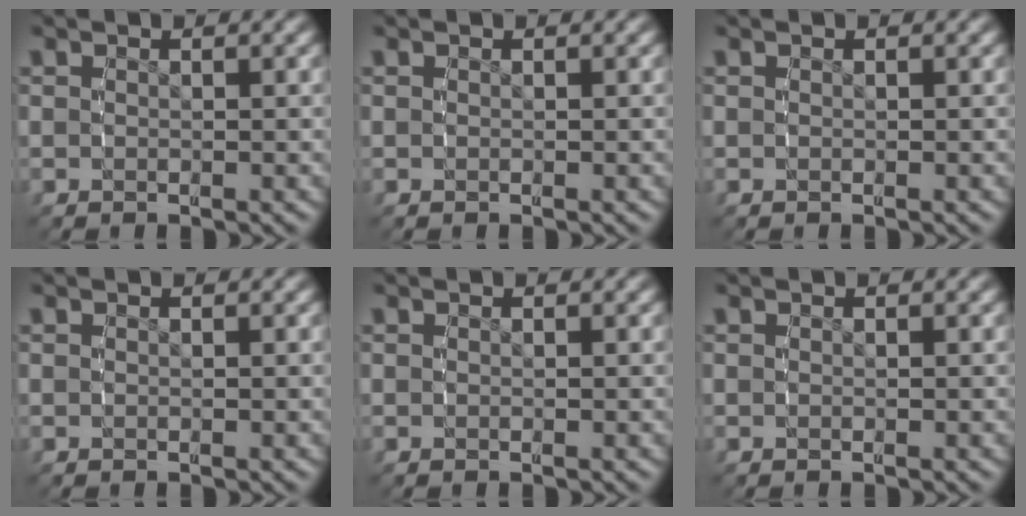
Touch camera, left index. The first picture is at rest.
{"total": 0.0}
{"total": 0.0}
{"total": 0.0}
{"total": 0.0}
{"total": 0.0}